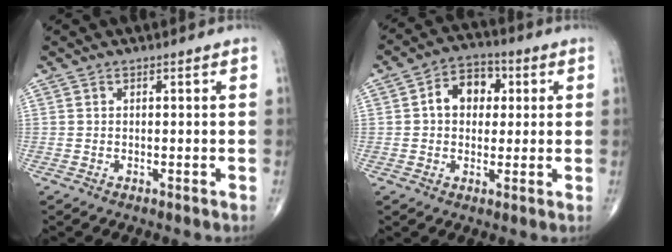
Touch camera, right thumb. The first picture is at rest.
{"total": 8.4, "force": [1.5, 6.2, 5.4], "torque": [-0.055, 0.017, 0.017]}